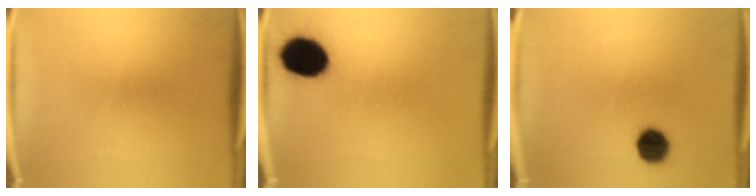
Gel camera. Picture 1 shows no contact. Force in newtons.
{"total": 13.8}
{"total": 7.2}